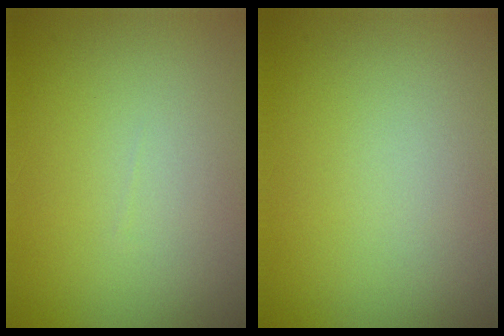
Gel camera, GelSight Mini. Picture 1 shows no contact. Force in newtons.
{"total": 0.0}